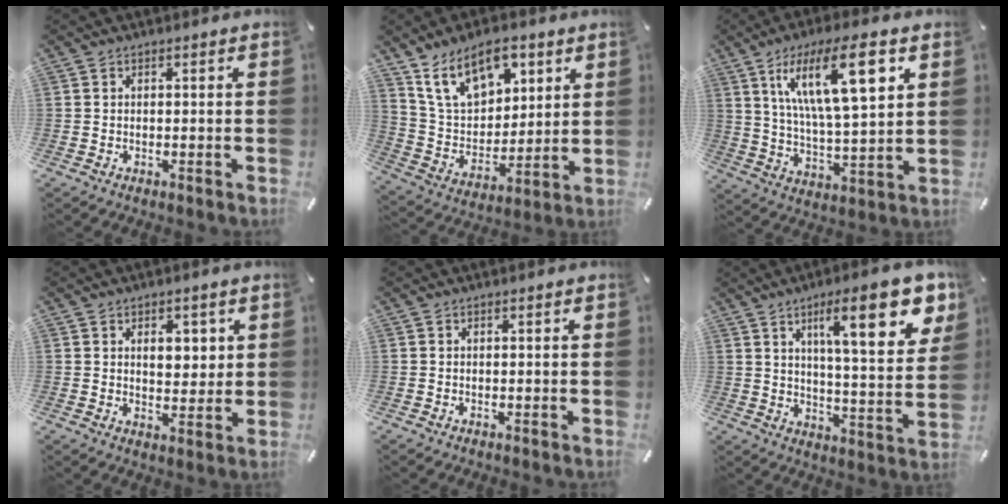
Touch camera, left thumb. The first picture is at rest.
{"total": 14.7, "force": [8.8, 9.2, 7.3], "torque": [-0.135, -0.034, 0.167]}
{"total": 18.1, "force": [8.7, 5.7, 14.9], "torque": [-0.275, -0.016, 0.134]}
{"total": 5.5, "force": [2.1, 3.6, 3.6], "torque": [-0.033, -0.010, 0.026]}
{"total": 0.0}
{"total": 19.7, "force": [9.5, 5.6, 16.3], "torque": [-0.233, -0.042, 0.136]}